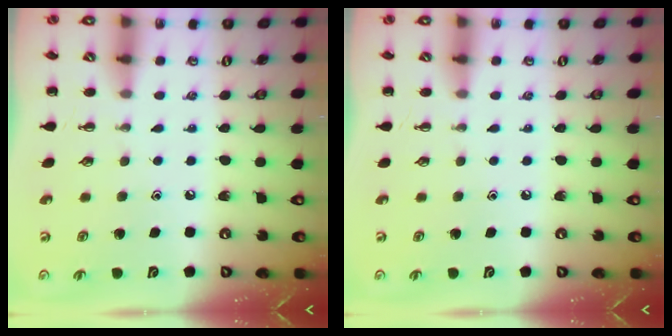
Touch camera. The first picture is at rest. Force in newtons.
{"total": 0.0}